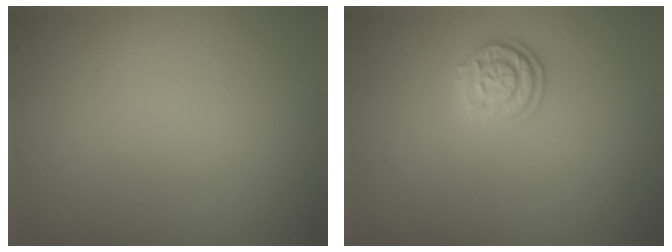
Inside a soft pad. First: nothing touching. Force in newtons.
{"total": 2.4, "press": 2.1, "slide": 1.3}